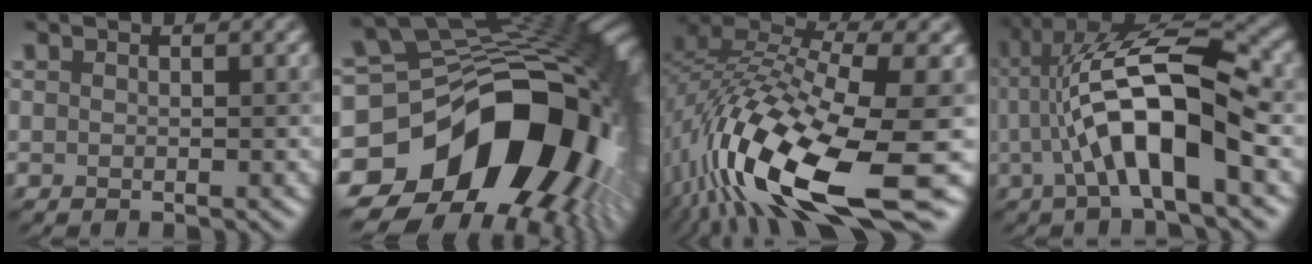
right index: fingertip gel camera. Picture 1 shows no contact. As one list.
[{"total": 18.1, "force": [-5.8, 12.1, 12.1], "torque": [-0.186, -0.007, -0.091]}, {"total": 16.4, "force": [-6.3, 5.3, 14.2], "torque": [-0.282, -0.003, -0.114]}, {"total": 10.4, "force": [-1.1, 3.2, 9.8], "torque": [-0.180, 0.021, -0.024]}]